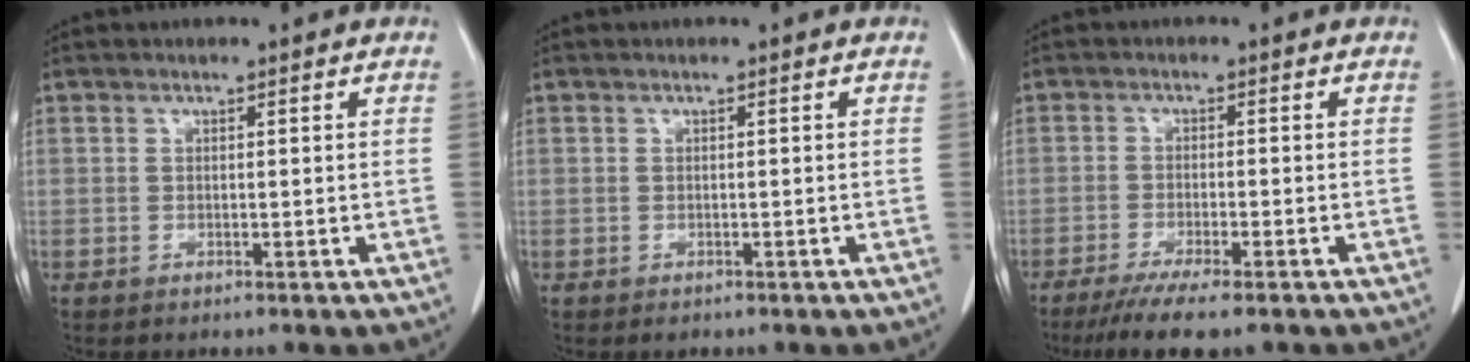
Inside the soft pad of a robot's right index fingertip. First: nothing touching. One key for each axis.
{"total": 0.7, "fx": -0.4, "fy": 0.6, "fz": 0.2, "tx": 0.002, "ty": 0.004, "tz": -0.004}
{"total": 7.9, "fx": -6.0, "fy": 0.5, "fz": 5.1, "tx": -0.074, "ty": -0.016, "tz": -0.091}